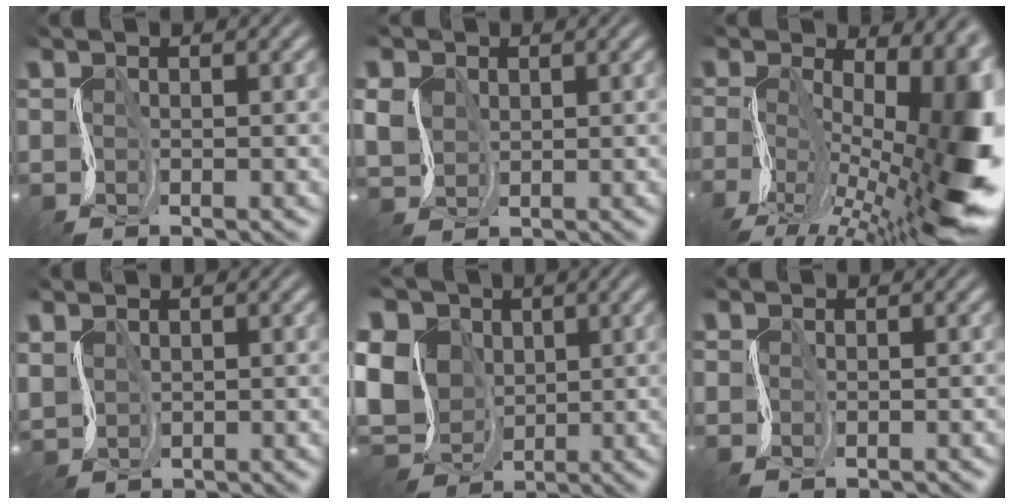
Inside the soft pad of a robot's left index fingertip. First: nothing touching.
{"total": 2.0, "force": [1.1, 1.2, -1.3], "torque": [0.000, 0.011, 0.014]}
{"total": 15.2, "force": [-3.5, 7.5, 12.8], "torque": [-0.190, -0.003, -0.056]}
{"total": 2.0, "force": [0.7, 0.0, -1.9], "torque": [0.017, 0.007, 0.013]}
{"total": 11.6, "force": [1.8, 10.1, 5.4], "torque": [-0.120, 0.019, -0.005]}
{"total": 1.0, "force": [-0.7, 0.3, -0.7], "torque": [0.007, 0.001, -0.013]}